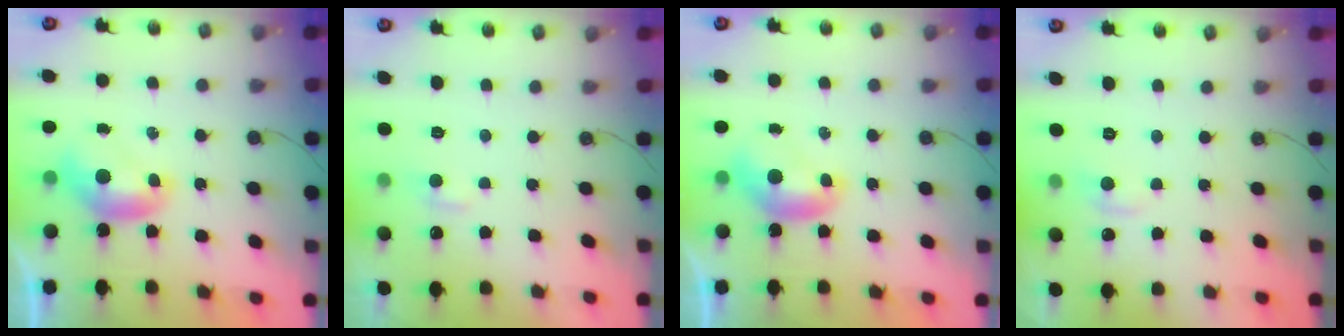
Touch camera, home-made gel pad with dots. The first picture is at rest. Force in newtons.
{"total": 1.8, "press": 1.7, "slide": 0.5}
{"total": 0.0}
{"total": 1.3, "press": 0.9, "slide": 0.9}